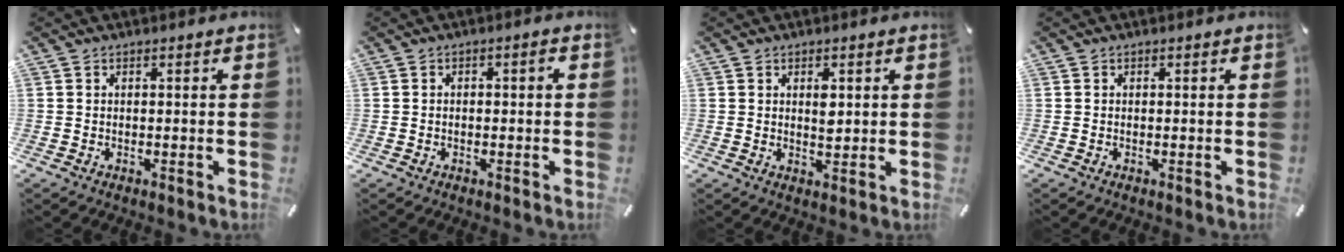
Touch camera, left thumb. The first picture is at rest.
{"total": 1.5, "force": [-0.4, 0.6, 1.4], "torque": [-0.025, 0.007, -0.010]}
{"total": 2.9, "force": [1.0, 1.5, 2.2], "torque": [-0.032, -0.003, 0.013]}
{"total": 0.0}